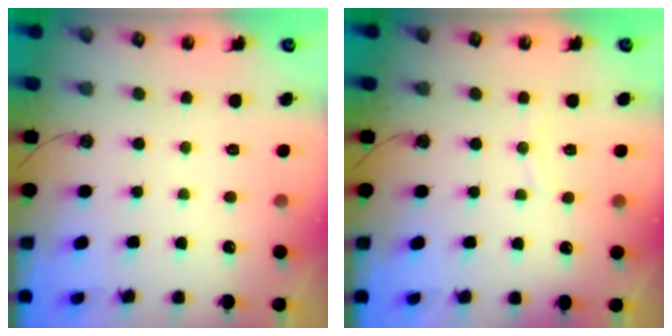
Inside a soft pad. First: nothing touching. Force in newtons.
{"total": 4.1, "press": 4.1, "slide": 0.5}